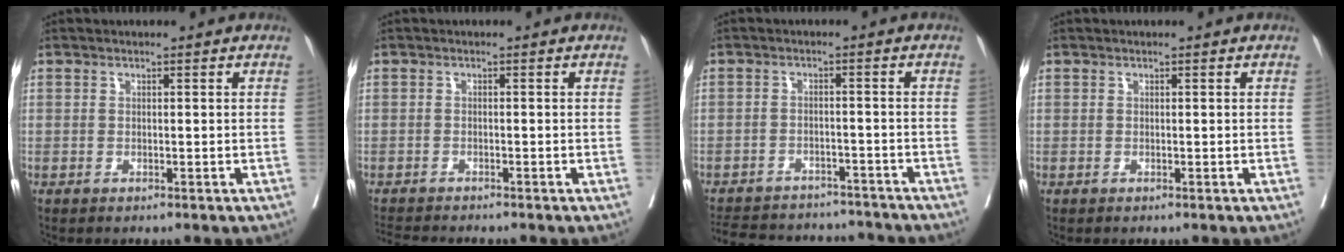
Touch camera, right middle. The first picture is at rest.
{"total": 4.1, "force": [-4.0, -0.1, 1.2], "torque": [-0.016, -0.013, -0.063]}
{"total": 16.6, "force": [-15.2, 4.9, 4.6], "torque": [-0.120, 0.001, -0.203]}
{"total": 0.0}